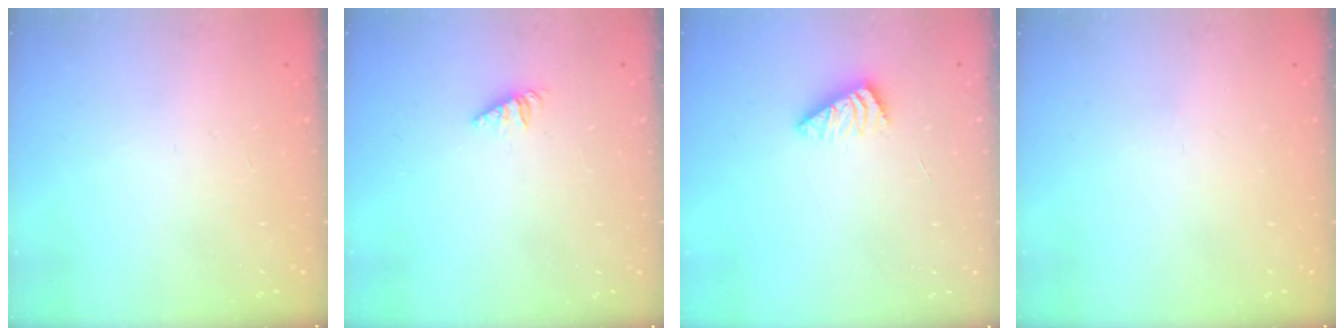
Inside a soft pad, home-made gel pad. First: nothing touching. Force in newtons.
{"total": 1.2, "press": 1.2, "slide": 0.3}
{"total": 2.2, "press": 2.2, "slide": 0.4}
{"total": 0.0}